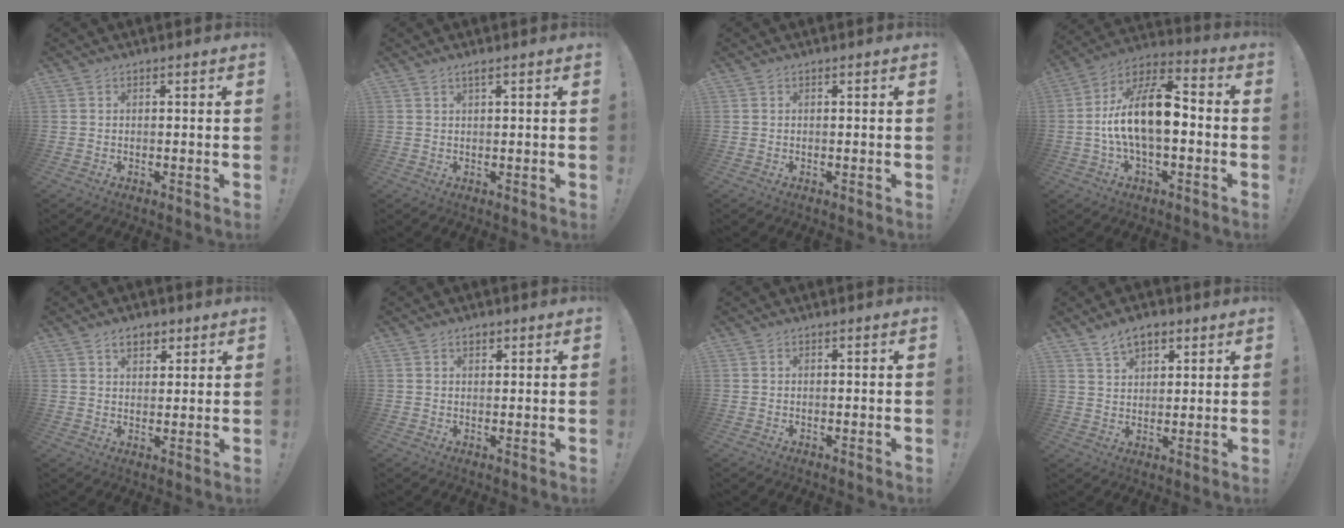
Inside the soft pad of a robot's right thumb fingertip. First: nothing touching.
{"total": 1.3, "force": [0.9, 0.0, 1.0], "torque": [-0.028, 0.004, 0.017]}
{"total": 0.0}
{"total": 16.9, "force": [-1.1, 7.8, 15.0], "torque": [-0.265, 0.009, -0.016]}
{"total": 5.0, "force": [2.8, 3.3, 2.6], "torque": [-0.037, -0.001, 0.049]}
{"total": 2.0, "force": [1.2, 1.1, 1.1], "torque": [-0.015, 0.000, 0.020]}
{"total": 0.0}
{"total": 7.2, "force": [4.6, 4.2, 3.6], "torque": [-0.058, -0.013, 0.085]}